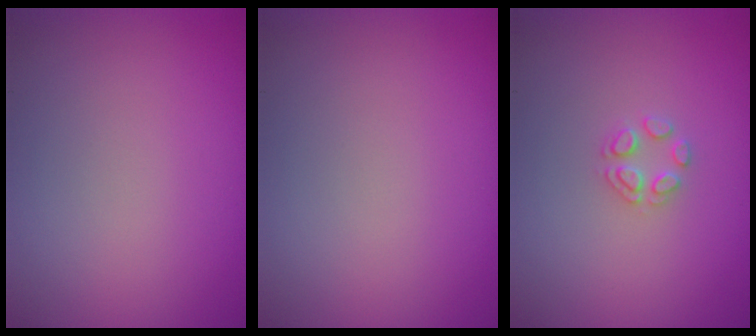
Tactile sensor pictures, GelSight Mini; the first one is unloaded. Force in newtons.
{"total": 0.0}
{"total": 1.7, "press": 1.6, "slide": 0.2}